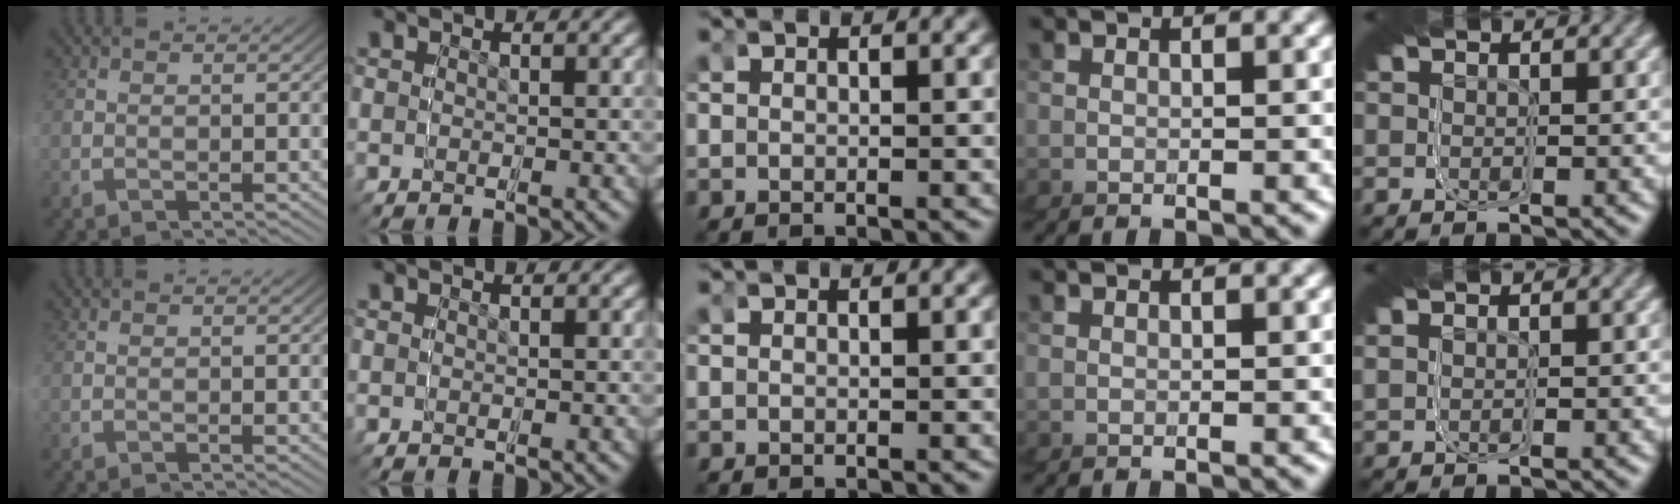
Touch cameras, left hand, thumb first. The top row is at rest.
{"little": {"total": 0.8, "force": [0.0, 0.6, 0.6], "torque": [-0.020, -0.002, 0.003]}}